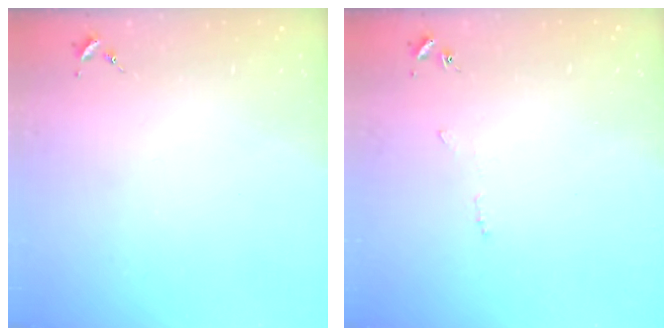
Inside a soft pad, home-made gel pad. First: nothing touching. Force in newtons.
{"total": 2.9, "press": 2.9, "slide": 0.5}